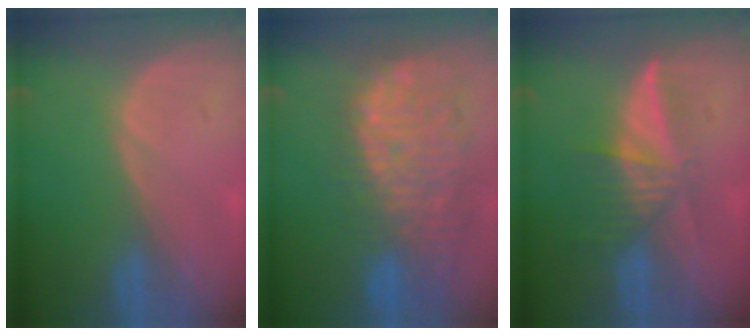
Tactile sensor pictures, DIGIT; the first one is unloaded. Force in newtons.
{"total": 13.1, "press": 11.2, "slide": 6.8}
{"total": 6.0, "press": 5.7, "slide": 1.9}